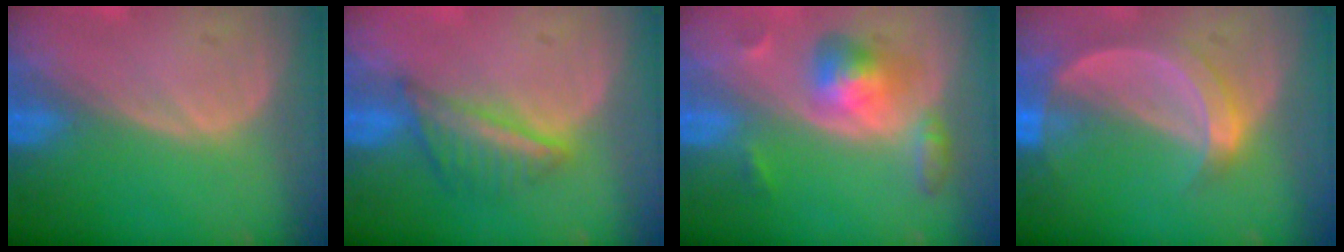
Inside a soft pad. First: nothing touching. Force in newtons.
{"total": 5.3, "press": 5.3, "slide": 0.4}
{"total": 5.6, "press": 5.6, "slide": 0.2}
{"total": 5.9, "press": 5.5, "slide": 2.1}